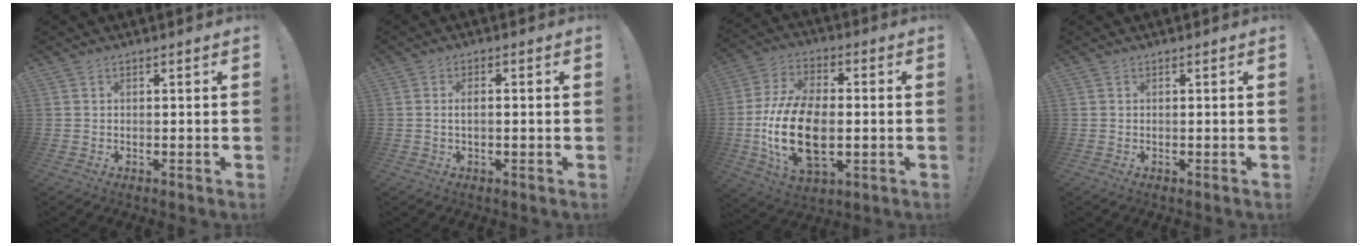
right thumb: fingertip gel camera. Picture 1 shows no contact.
{"total": 2.8, "force": [-0.4, 0.9, 2.6], "torque": [-0.042, 0.005, -0.008]}
{"total": 20.2, "force": [-3.2, 11.8, 16.1], "torque": [-0.309, 0.001, -0.050]}
{"total": 0.0}